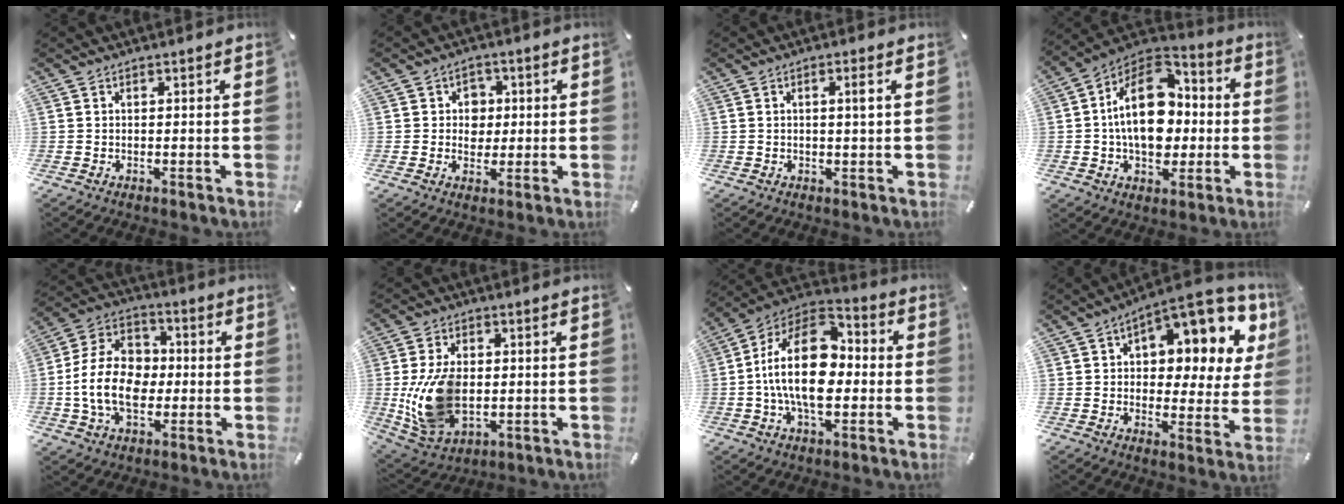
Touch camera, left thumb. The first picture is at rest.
{"total": 5.3, "force": [0.4, 5.0, 1.8], "torque": [-0.015, 0.000, 0.001]}
{"total": 2.1, "force": [0.5, 0.3, 2.0], "torque": [-0.033, -0.003, 0.005]}
{"total": 19.3, "force": [0.6, 13.2, 14.2], "torque": [-0.259, 0.005, 0.008]}
{"total": 14.9, "force": [-2.4, 11.2, 9.6], "torque": [-0.214, 0.019, -0.042]}
{"total": 15.1, "force": [-0.8, 10.4, 11.0], "torque": [-0.234, -0.007, -0.011]}
{"total": 20.2, "force": [-1.2, 12.4, 15.9], "torque": [-0.312, 0.007, -0.028]}
{"total": 13.8, "force": [7.7, 7.3, 8.8], "torque": [-0.113, -0.062, 0.130]}